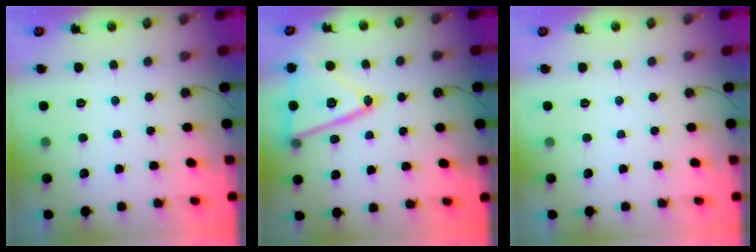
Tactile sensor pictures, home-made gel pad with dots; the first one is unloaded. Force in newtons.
{"total": 18.3, "press": 18.0, "slide": 3.6}
{"total": 0.0}